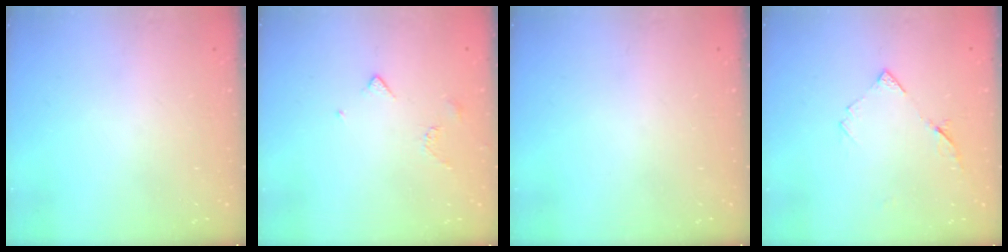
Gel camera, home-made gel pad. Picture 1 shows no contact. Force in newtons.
{"total": 3.5, "press": 3.4, "slide": 0.7}
{"total": 0.0}
{"total": 6.5, "press": 6.4, "slide": 0.9}